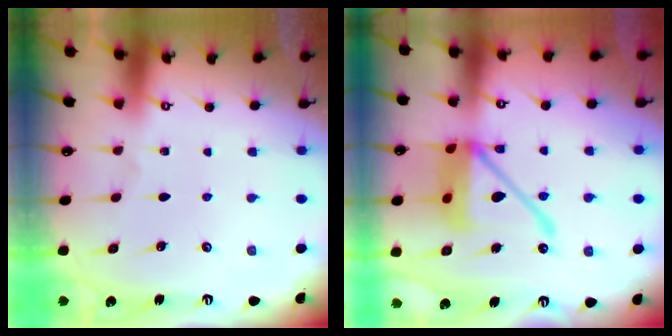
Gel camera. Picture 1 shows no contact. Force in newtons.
{"total": 16.8, "press": 16.7, "slide": 1.9}